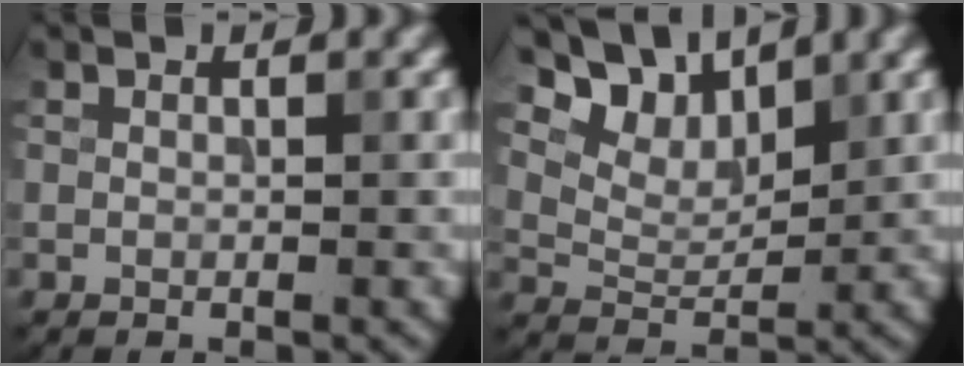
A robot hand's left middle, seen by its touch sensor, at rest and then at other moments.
{"total": 5.8, "force": [4.4, 2.7, 2.7], "torque": [-0.055, 0.003, 0.073]}